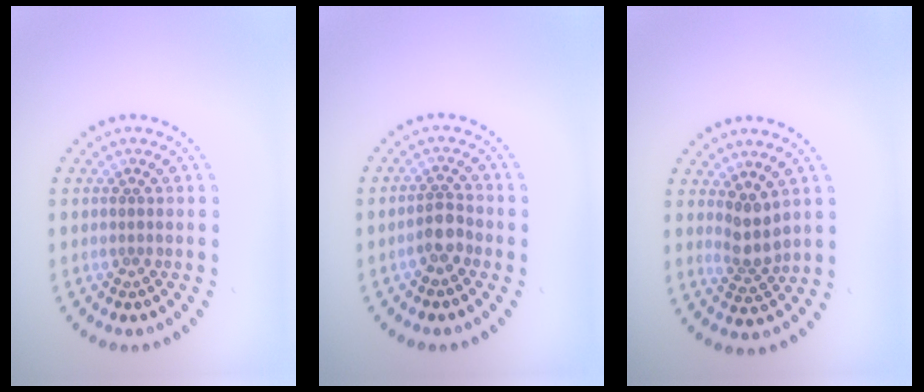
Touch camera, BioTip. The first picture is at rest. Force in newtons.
{"total": 1.9, "press": 1.8, "slide": 0.9}
{"total": 2.4, "press": 2.0, "slide": 1.4}